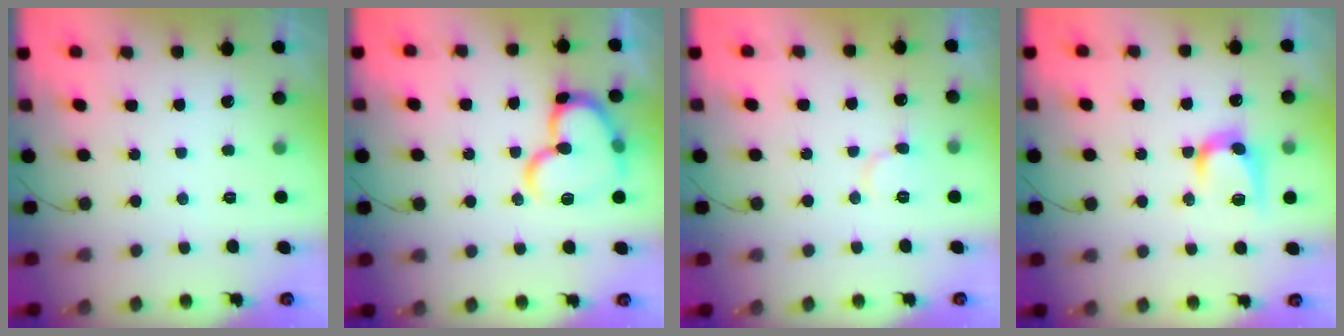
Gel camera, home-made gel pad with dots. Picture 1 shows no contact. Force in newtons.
{"total": 17.4, "press": 17.3, "slide": 2.1}
{"total": 7.2, "press": 7.1, "slide": 1.4}
{"total": 10.4, "press": 10.4, "slide": 0.4}